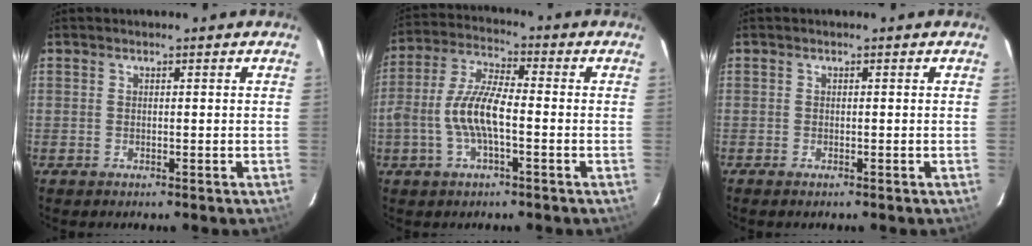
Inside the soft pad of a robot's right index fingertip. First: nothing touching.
{"total": 9.6, "force": [-2.4, 3.0, 8.7], "torque": [-0.187, 0.008, -0.048]}
{"total": 0.6, "force": [-0.5, 0.2, 0.2], "torque": [-0.007, -0.003, -0.010]}